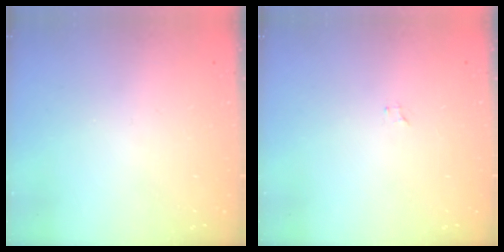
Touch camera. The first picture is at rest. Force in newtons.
{"total": 0.6, "press": 0.6, "slide": 0.1}